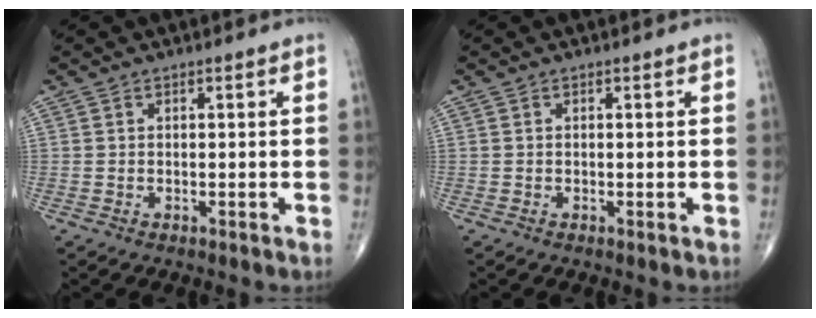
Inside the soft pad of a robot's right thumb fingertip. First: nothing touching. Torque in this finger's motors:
{"motor_torque": [-0.29, -0.52, -0.19, 0.01, 0.01]}